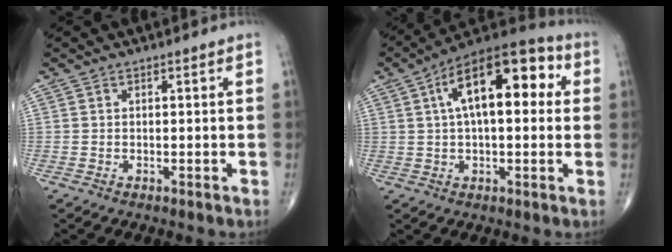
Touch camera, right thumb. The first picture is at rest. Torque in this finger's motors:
{"motor_torque": [0.80, 3.65, 1.49, 0.28, 0.48]}